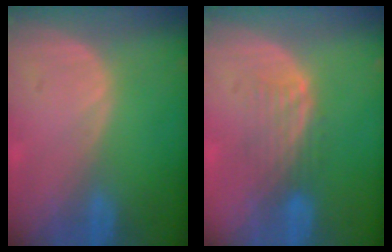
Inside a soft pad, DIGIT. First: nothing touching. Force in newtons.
{"total": 4.5, "press": 3.8, "slide": 2.3}